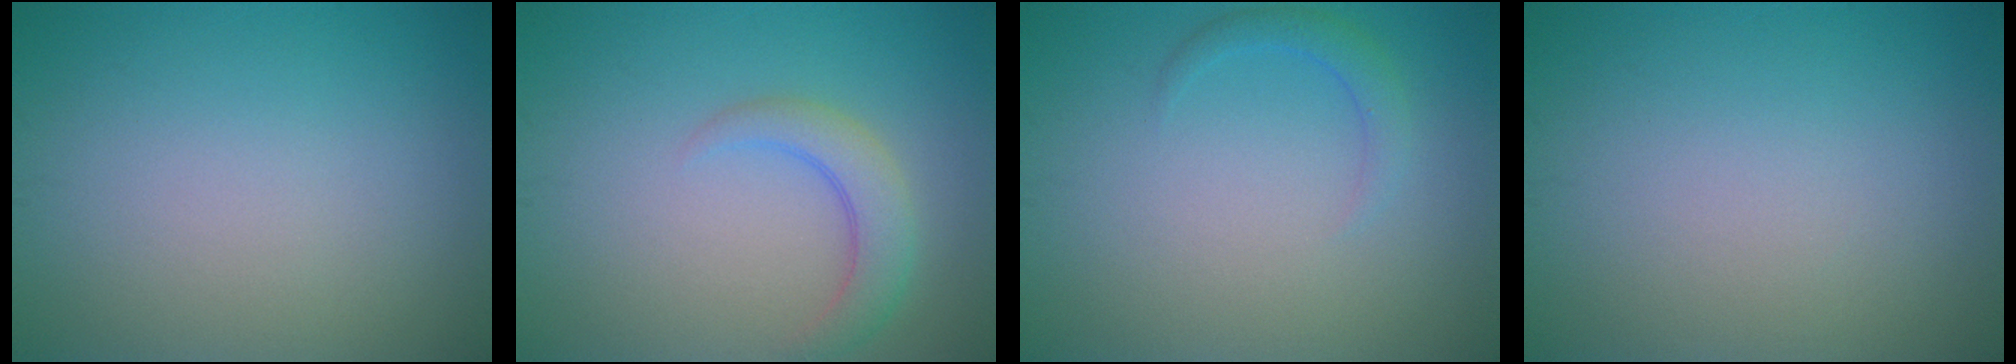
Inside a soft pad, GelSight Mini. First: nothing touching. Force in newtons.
{"total": 3.0, "press": 3.0, "slide": 0.3}
{"total": 1.5, "press": 1.5, "slide": 0.1}
{"total": 0.0}